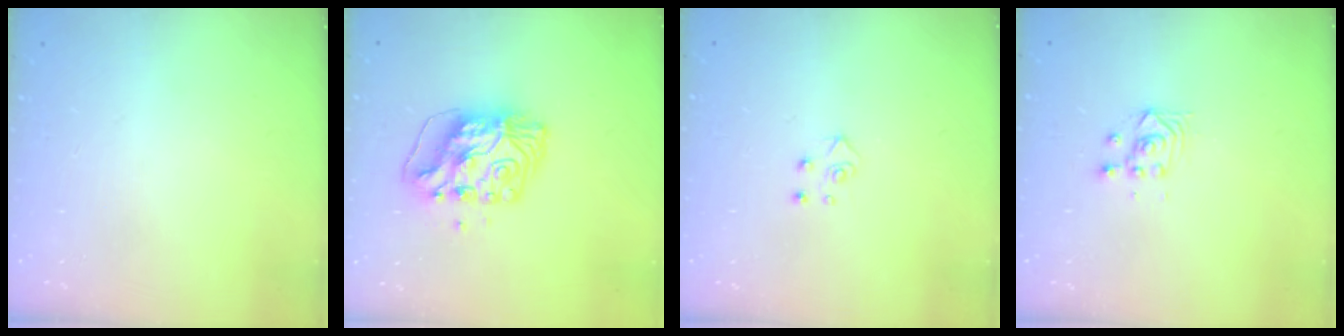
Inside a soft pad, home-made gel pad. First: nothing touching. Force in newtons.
{"total": 11.3, "press": 11.3, "slide": 1.1}
{"total": 3.9, "press": 3.9, "slide": 0.4}
{"total": 3.3, "press": 3.3, "slide": 0.3}